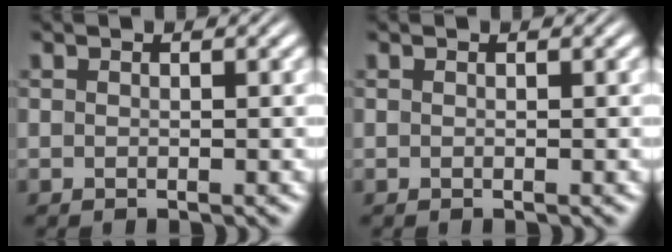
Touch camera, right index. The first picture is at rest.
{"total": 0.0}